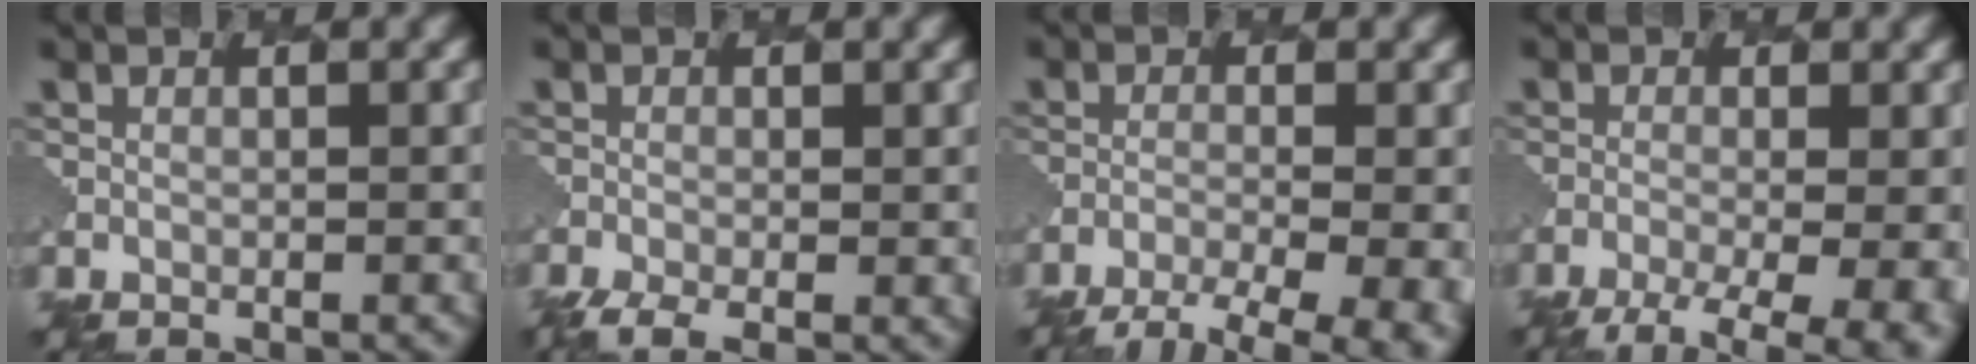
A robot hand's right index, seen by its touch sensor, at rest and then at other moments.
{"total": 4.0, "force": [-2.1, 1.5, 3.1], "torque": [-0.053, -0.004, -0.036]}
{"total": 9.0, "force": [-6.3, 2.7, 5.8], "torque": [-0.090, -0.026, -0.080]}
{"total": 9.9, "force": [-5.5, 4.2, 7.2], "torque": [-0.084, -0.021, -0.061]}